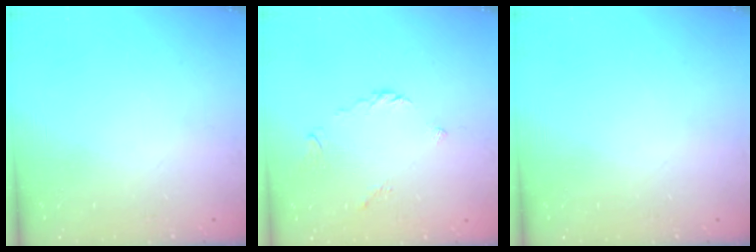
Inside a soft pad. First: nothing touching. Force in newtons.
{"total": 2.2, "press": 2.2, "slide": 0.6}
{"total": 0.0}